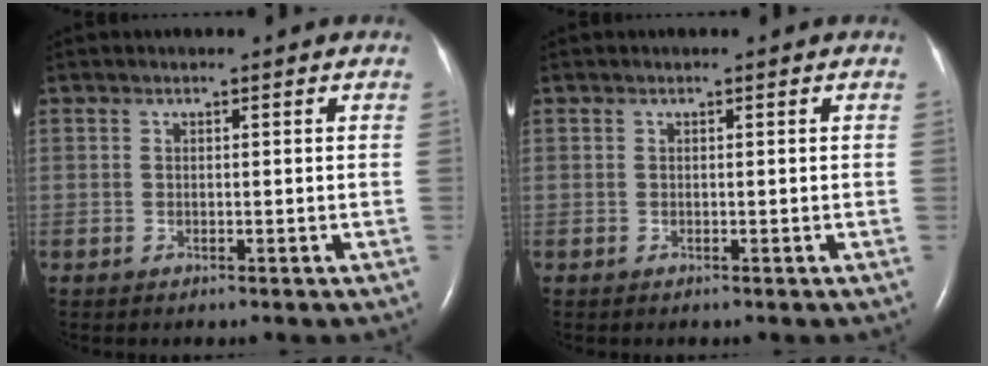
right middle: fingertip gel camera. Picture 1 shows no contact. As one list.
[{"total": 0.0}]